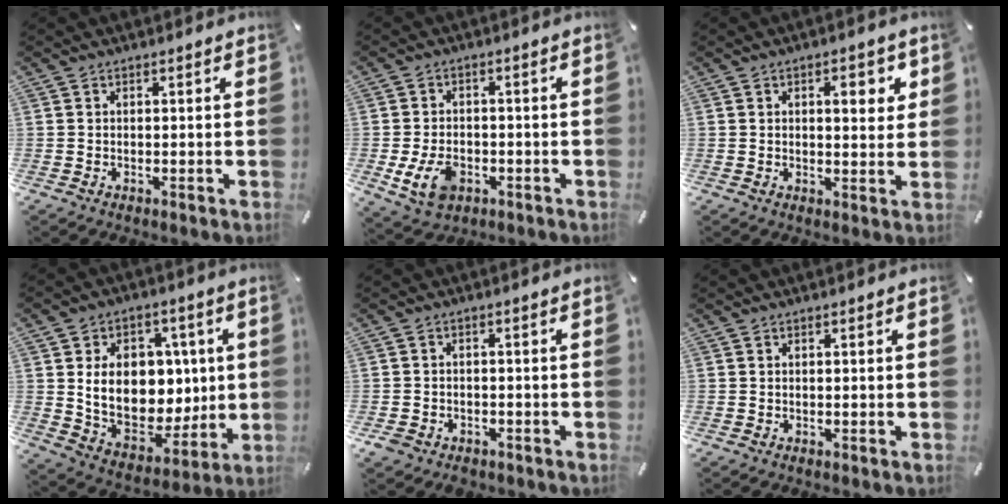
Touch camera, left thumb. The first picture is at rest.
{"total": 7.5, "force": [-2.4, 5.4, 4.7], "torque": [-0.095, 0.008, -0.044]}
{"total": 5.8, "force": [2.0, 2.8, 4.6], "torque": [-0.057, -0.006, 0.025]}
{"total": 16.1, "force": [2.6, 12.6, 9.6], "torque": [-0.168, -0.013, 0.059]}
{"total": 2.9, "force": [-1.9, 2.1, 0.7], "torque": [-0.017, 0.008, -0.040]}
{"total": 0.0}